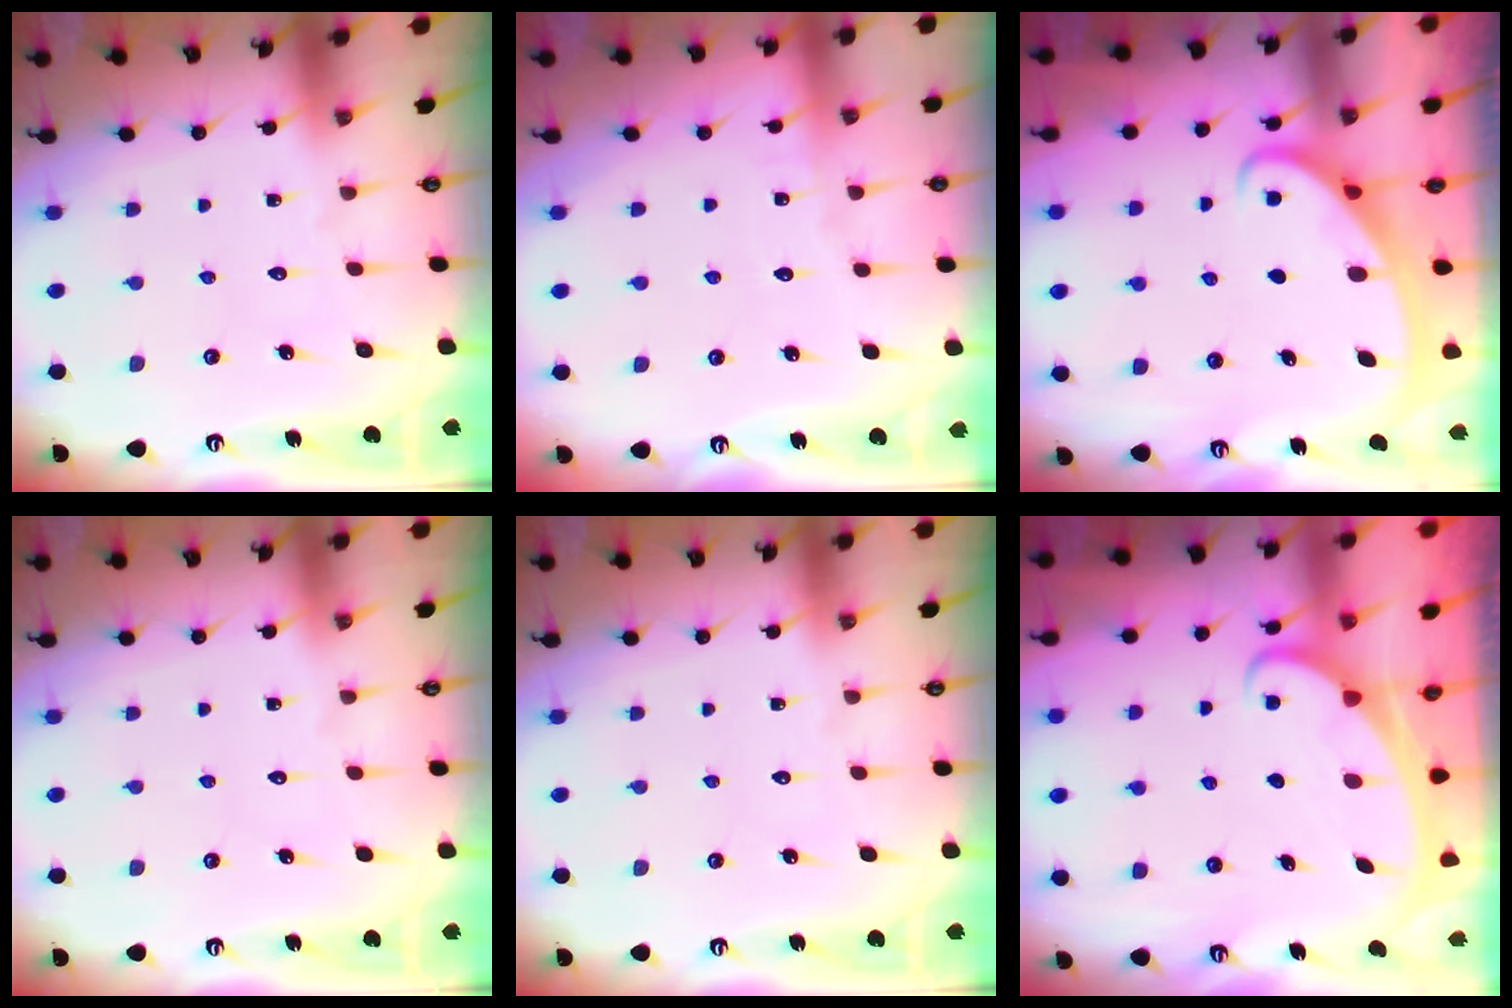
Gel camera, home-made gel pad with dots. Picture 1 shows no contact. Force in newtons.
{"total": 1.8, "press": 1.8, "slide": 0.2}
{"total": 2.4, "press": 2.4, "slide": 0.4}
{"total": 0.0}
{"total": 0.0}
{"total": 2.4, "press": 2.4, "slide": 0.3}